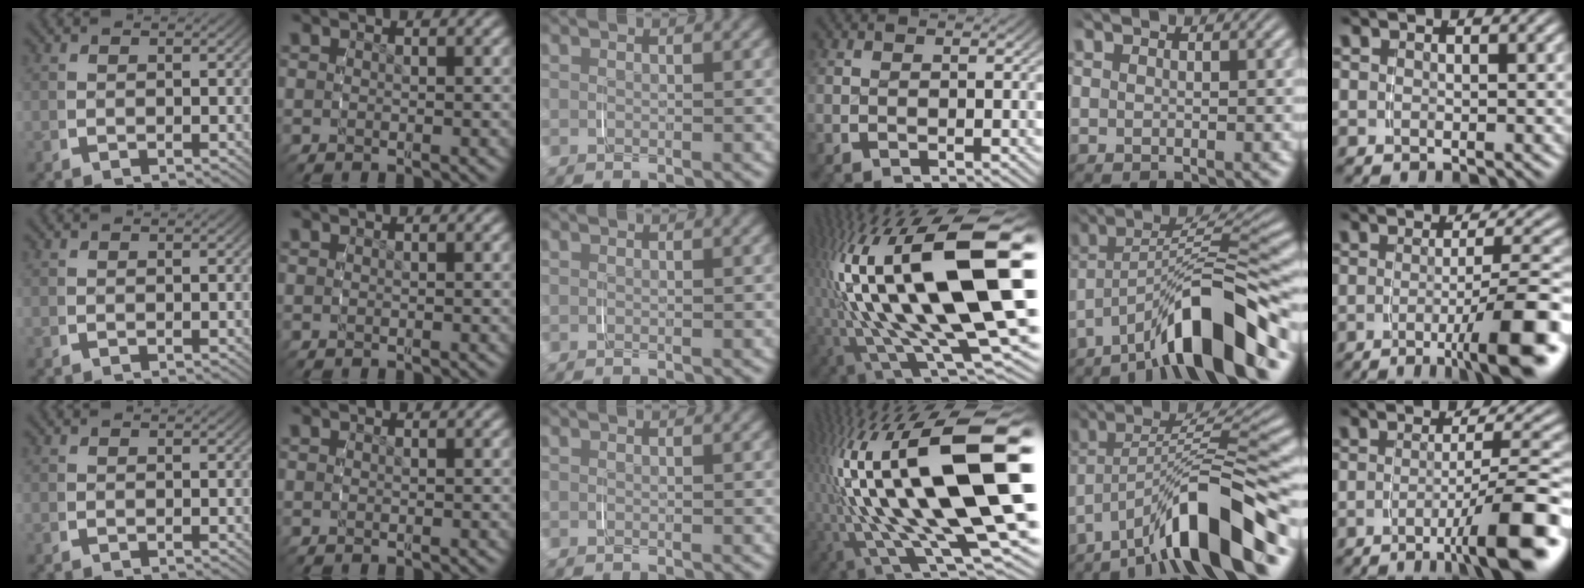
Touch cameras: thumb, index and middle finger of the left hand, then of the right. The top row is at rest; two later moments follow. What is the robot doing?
{"motion": "grasp_and_lifting", "object": "pencil case"}